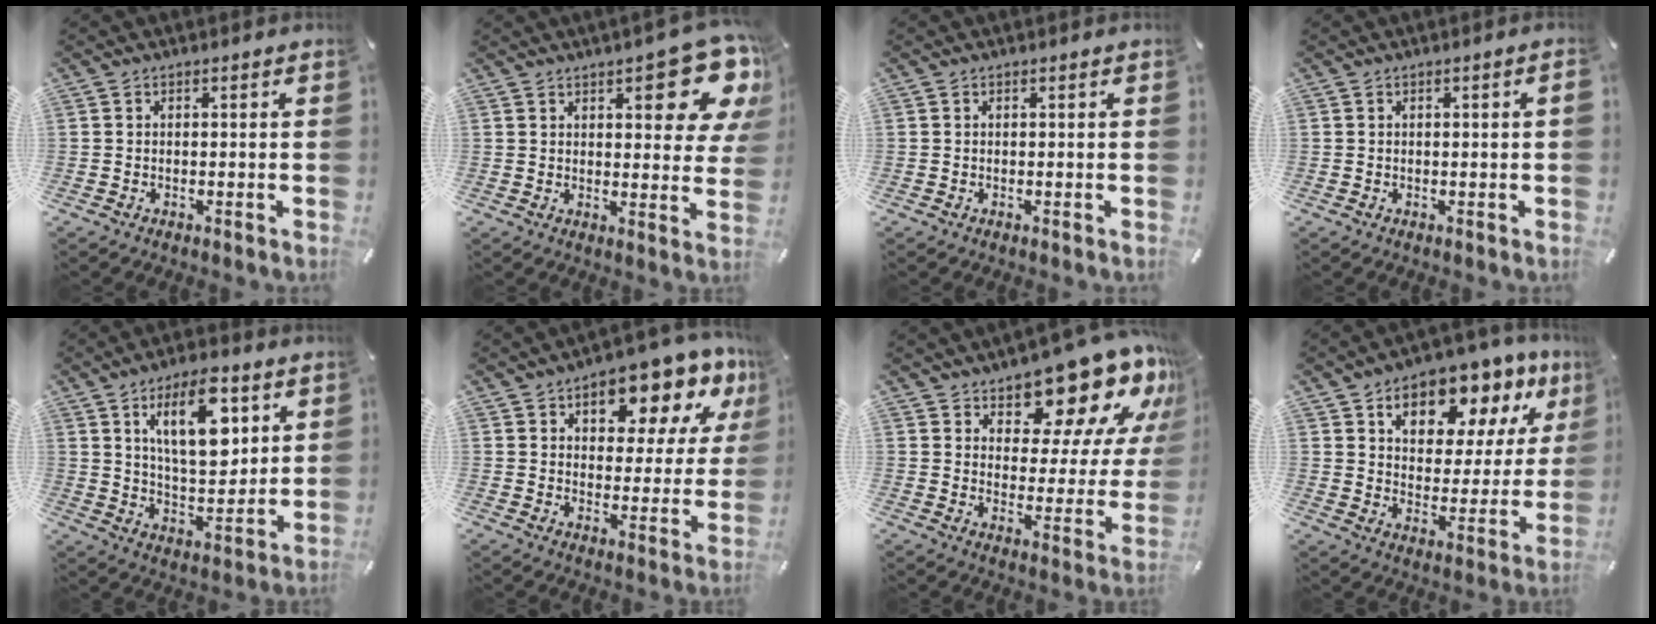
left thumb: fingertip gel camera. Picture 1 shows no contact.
{"total": 15.5, "force": [8.5, 5.9, 11.5], "torque": [-0.132, -0.061, 0.138]}
{"total": 0.0}
{"total": 1.1, "force": [0.0, 0.0, 1.1], "torque": [-0.018, -0.004, 0.000]}
{"total": 15.7, "force": [7.2, 7.5, 11.8], "torque": [-0.193, -0.019, 0.118]}
{"total": 15.3, "force": [9.9, 7.4, 9.0], "torque": [-0.119, -0.060, 0.163]}
{"total": 16.9, "force": [13.3, 7.5, 7.2], "torque": [-0.098, -0.109, 0.224]}
{"total": 14.0, "force": [9.7, 7.8, 6.5], "torque": [-0.098, -0.069, 0.165]}